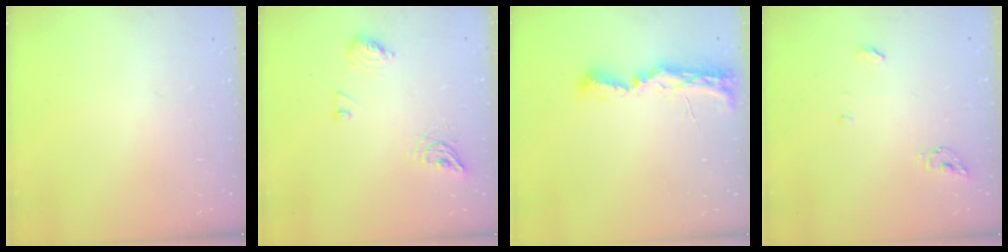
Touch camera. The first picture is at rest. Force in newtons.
{"total": 9.0, "press": 9.0, "slide": 0.7}
{"total": 7.7, "press": 7.7, "slide": 0.5}
{"total": 4.3, "press": 4.3, "slide": 0.4}